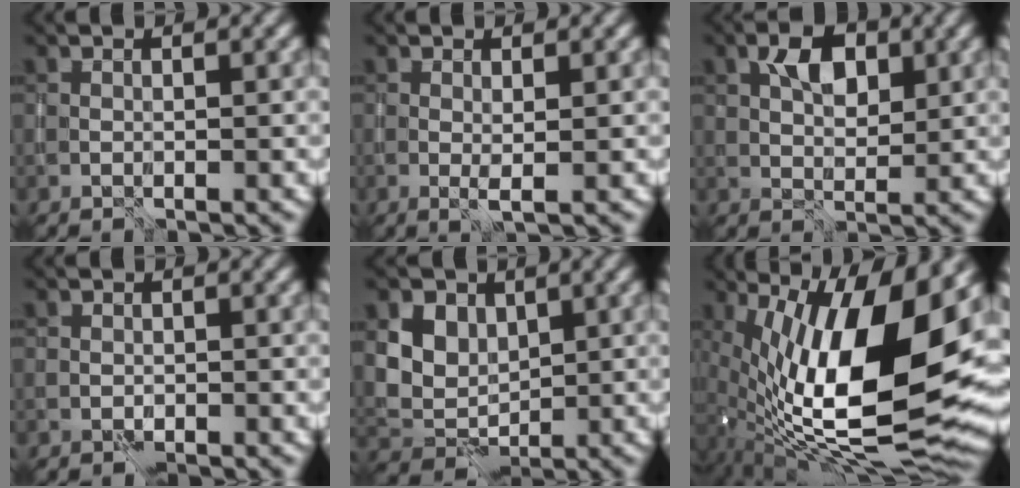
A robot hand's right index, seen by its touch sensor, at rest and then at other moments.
{"total": 0.9, "force": [0.1, 0.0, 0.9], "torque": [-0.016, -0.003, 0.002]}
{"total": 3.6, "force": [1.4, 2.1, 2.6], "torque": [-0.044, 0.004, 0.023]}
{"total": 0.9, "force": [-0.2, 0.8, 0.0], "torque": [-0.001, 0.001, -0.004]}
{"total": 5.1, "force": [2.0, 4.1, 2.1], "torque": [-0.051, 0.002, 0.038]}
{"total": 17.1, "force": [2.1, 6.8, 15.5], "torque": [-0.257, 0.006, 0.045]}